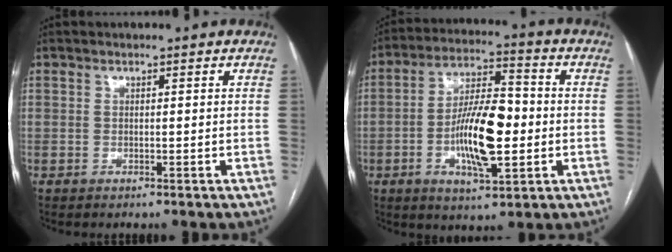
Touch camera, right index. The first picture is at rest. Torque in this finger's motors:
{"motor_torque": [0.74, 0.23, 0.37, 0.21]}